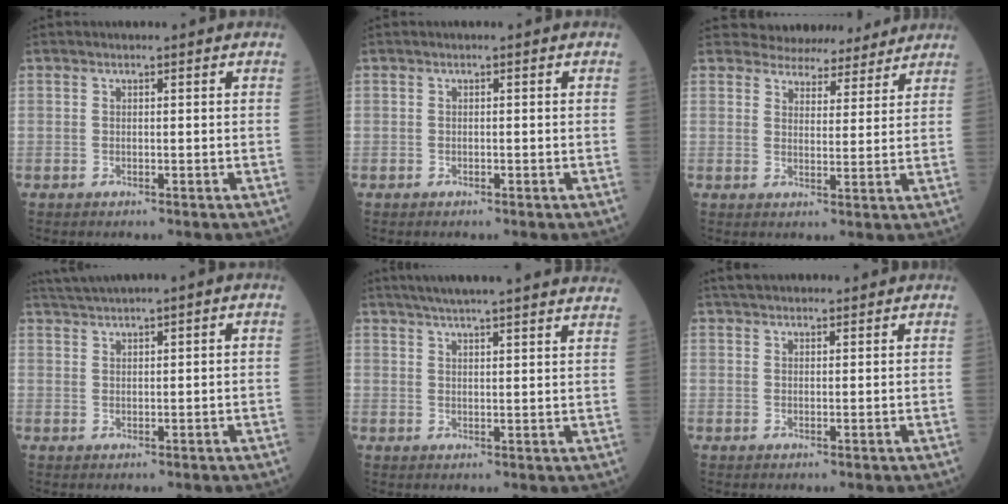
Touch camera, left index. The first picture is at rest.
{"total": 0.0}
{"total": 9.8, "force": [9.2, 3.2, 1.3], "torque": [-0.004, 0.010, 0.112]}
{"total": 3.1, "force": [2.5, -0.7, 1.7], "torque": [-0.044, 0.016, 0.056]}
{"total": 22.4, "force": [20.2, 0.7, 9.6], "torque": [-0.150, 0.004, 0.253]}
{"total": 6.5, "force": [5.8, 1.7, 2.5], "torque": [-0.032, 0.037, 0.090]}